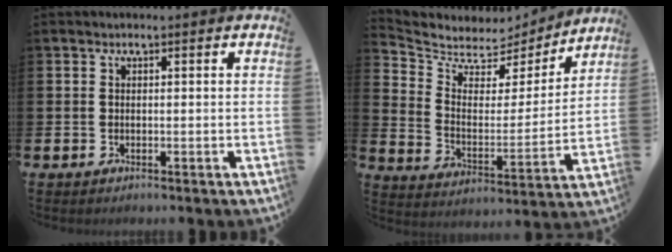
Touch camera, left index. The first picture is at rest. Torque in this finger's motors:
{"motor_torque": [-1.07, -1.06, -0.45, -0.16]}